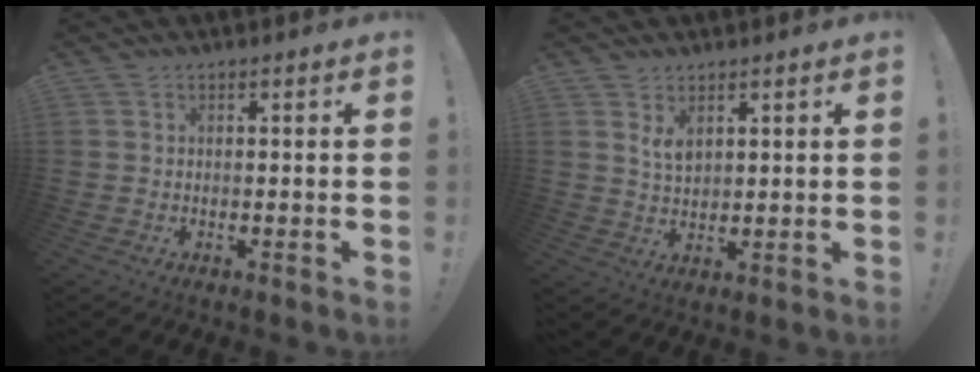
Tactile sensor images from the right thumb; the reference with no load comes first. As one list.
[{"total": 3.8, "force": [2.4, 1.7, 2.4], "torque": [-0.030, -0.018, 0.040]}]